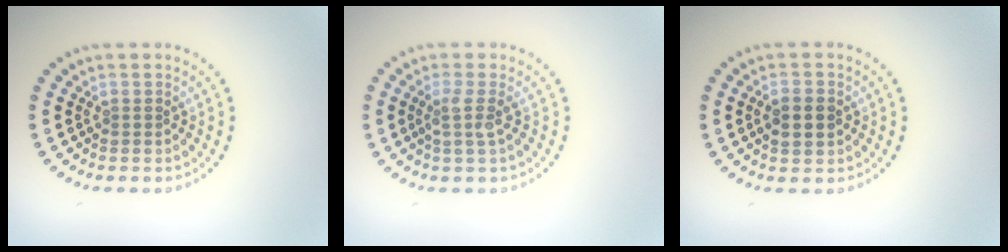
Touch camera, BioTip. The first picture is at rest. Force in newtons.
{"total": 1.8, "press": 1.3, "slide": 1.3}
{"total": 2.2, "press": 2.2, "slide": 0.1}